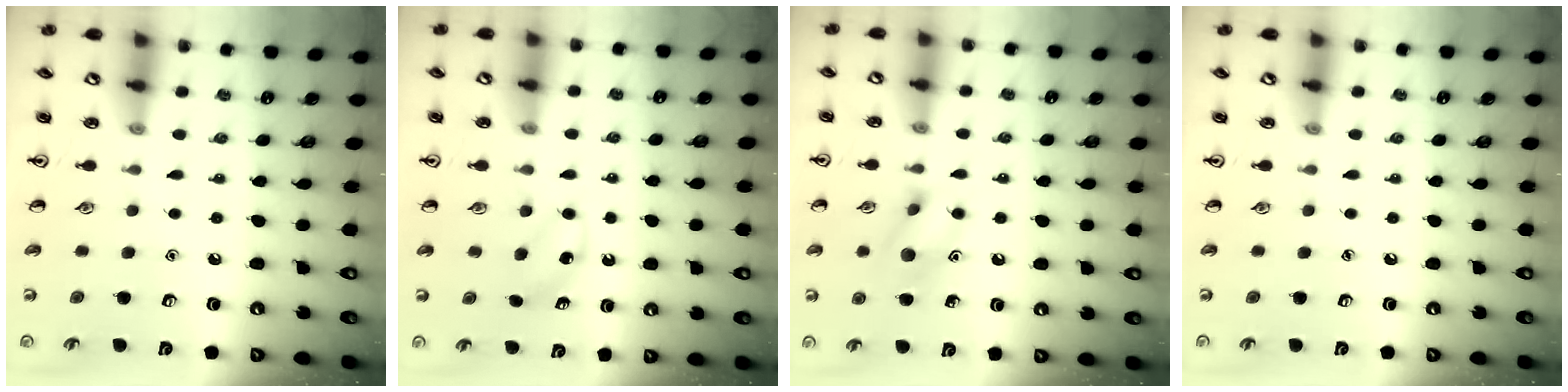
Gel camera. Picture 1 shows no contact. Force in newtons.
{"total": 3.3, "press": 3.0, "slide": 1.3}
{"total": 9.5, "press": 9.4, "slide": 1.0}
{"total": 0.0}